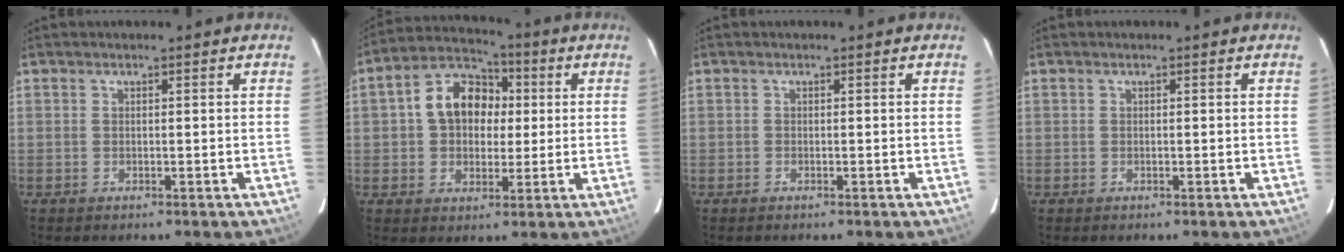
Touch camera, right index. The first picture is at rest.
{"total": 10.9, "force": [1.4, 8.4, 6.8], "torque": [-0.139, 0.039, 0.022]}
{"total": 0.0}
{"total": 0.0}